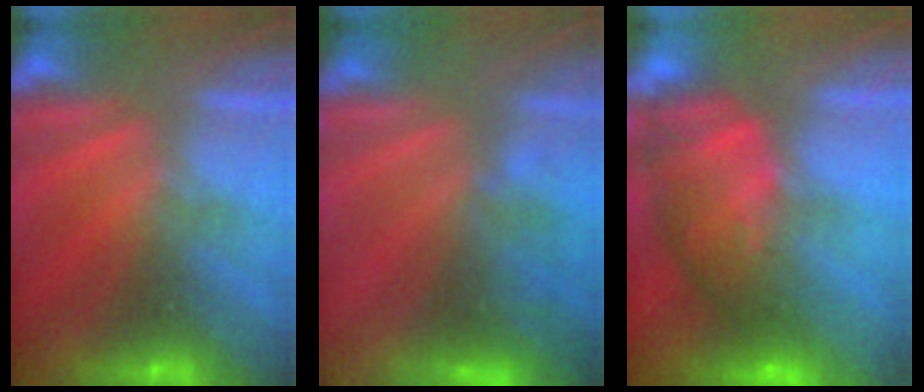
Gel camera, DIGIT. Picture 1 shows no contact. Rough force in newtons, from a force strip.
{"total": 4.6}
{"total": 7.1}